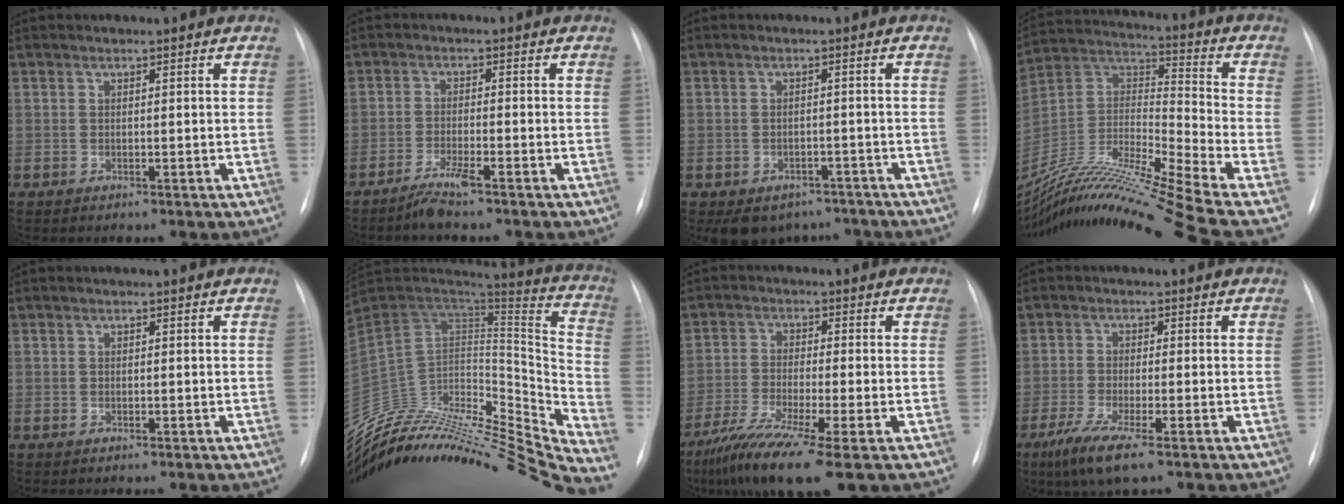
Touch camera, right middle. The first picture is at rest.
{"total": 3.4, "force": [-2.7, -0.2, 2.0], "torque": [-0.048, -0.007, -0.055]}
{"total": 7.7, "force": [-5.9, 4.7, 1.2], "torque": [-0.010, 0.014, -0.071]}
{"total": 23.0, "force": [-19.3, -2.8, 12.1], "torque": [-0.260, -0.007, -0.353]}
{"total": 0.0}
{"total": 34.9, "force": [-32.2, 4.2, 13.0], "torque": [-0.172, -0.009, -0.484]}
{"total": 11.0, "force": [-6.9, -0.3, 8.6], "torque": [-0.157, -0.032, -0.120]}
{"total": 6.3, "force": [-3.9, 0.3, 5.0], "torque": [-0.104, -0.022, -0.073]}